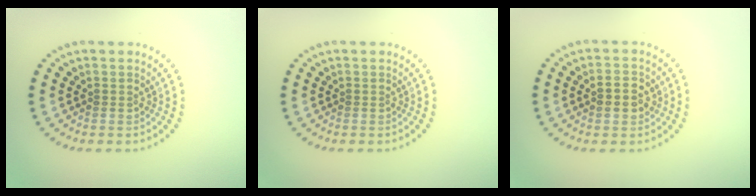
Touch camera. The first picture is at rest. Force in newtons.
{"total": 0.0}
{"total": 2.2, "press": 2.2, "slide": 0.1}